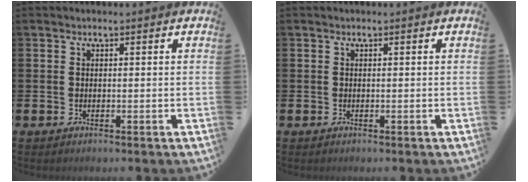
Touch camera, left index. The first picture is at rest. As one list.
[{"total": 0.0}]